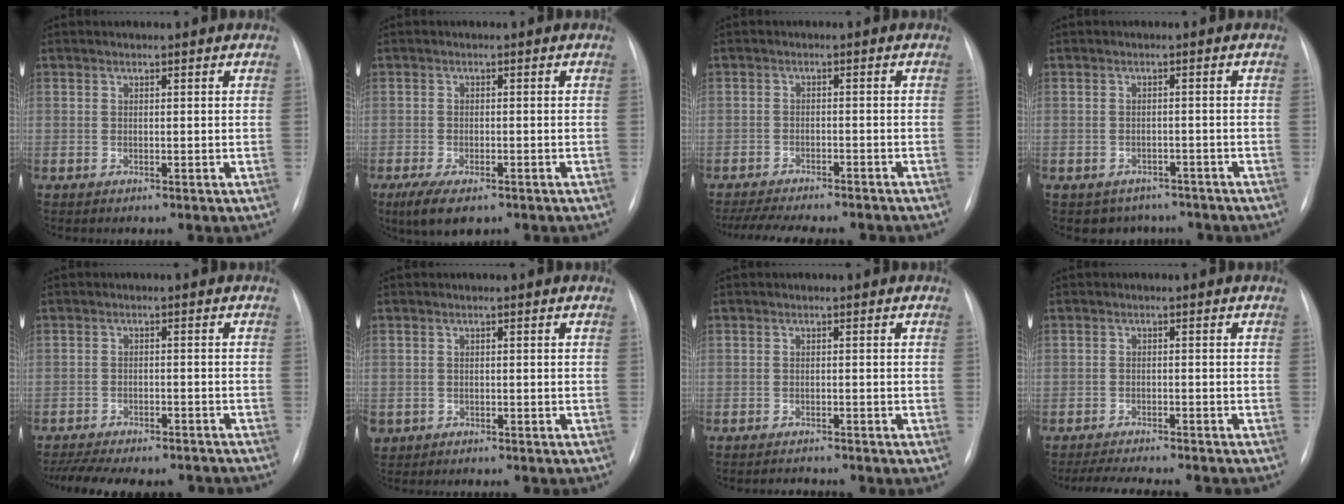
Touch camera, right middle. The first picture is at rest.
{"total": 5.8, "force": [-3.7, 2.1, 3.8], "torque": [-0.072, -0.012, -0.056]}
{"total": 12.6, "force": [-11.1, 3.2, 5.1], "torque": [-0.090, -0.004, -0.150]}
{"total": 5.0, "force": [-4.0, 3.0, 0.1], "torque": [0.006, 0.015, -0.047]}
{"total": 14.8, "force": [-12.8, 4.4, 5.9], "torque": [-0.128, 0.000, -0.170]}
{"total": 2.0, "force": [-1.0, 1.8, 0.3], "torque": [-0.008, 0.002, -0.012]}
{"total": 1.0, "force": [-1.0, 0.0, 0.1], "torque": [-0.004, -0.007, -0.012]}
{"total": 8.2, "force": [-7.3, 1.7, 3.3], "torque": [-0.049, -0.008, -0.106]}